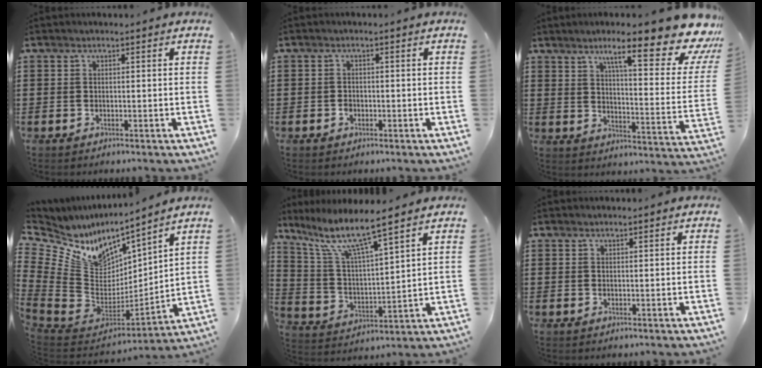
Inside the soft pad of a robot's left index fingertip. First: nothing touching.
{"total": 1.0, "force": [-0.5, 0.8, 0.4], "torque": [-0.012, 0.002, -0.011]}
{"total": 14.8, "force": [10.2, 2.1, 10.6], "torque": [-0.166, -0.059, 0.156]}
{"total": 7.4, "force": [4.8, 4.6, 3.2], "torque": [-0.118, -0.073, 0.083]}
{"total": 8.5, "force": [6.5, 0.8, 5.4], "torque": [-0.132, -0.037, 0.105]}
{"total": 0.6, "force": [0.5, 0.1, 0.2], "torque": [-0.004, 0.000, 0.011]}